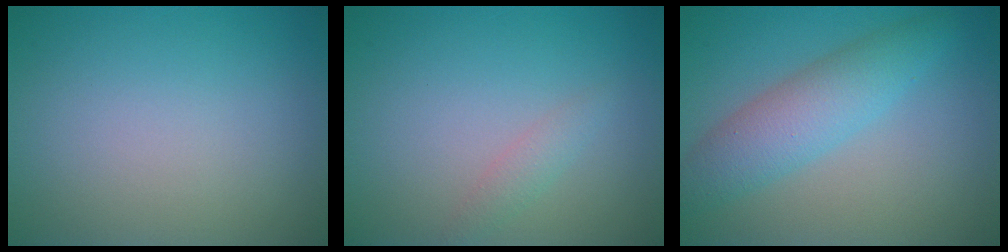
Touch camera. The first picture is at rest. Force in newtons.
{"total": 1.2, "press": 1.2, "slide": 0.1}
{"total": 4.5, "press": 4.5, "slide": 0.1}